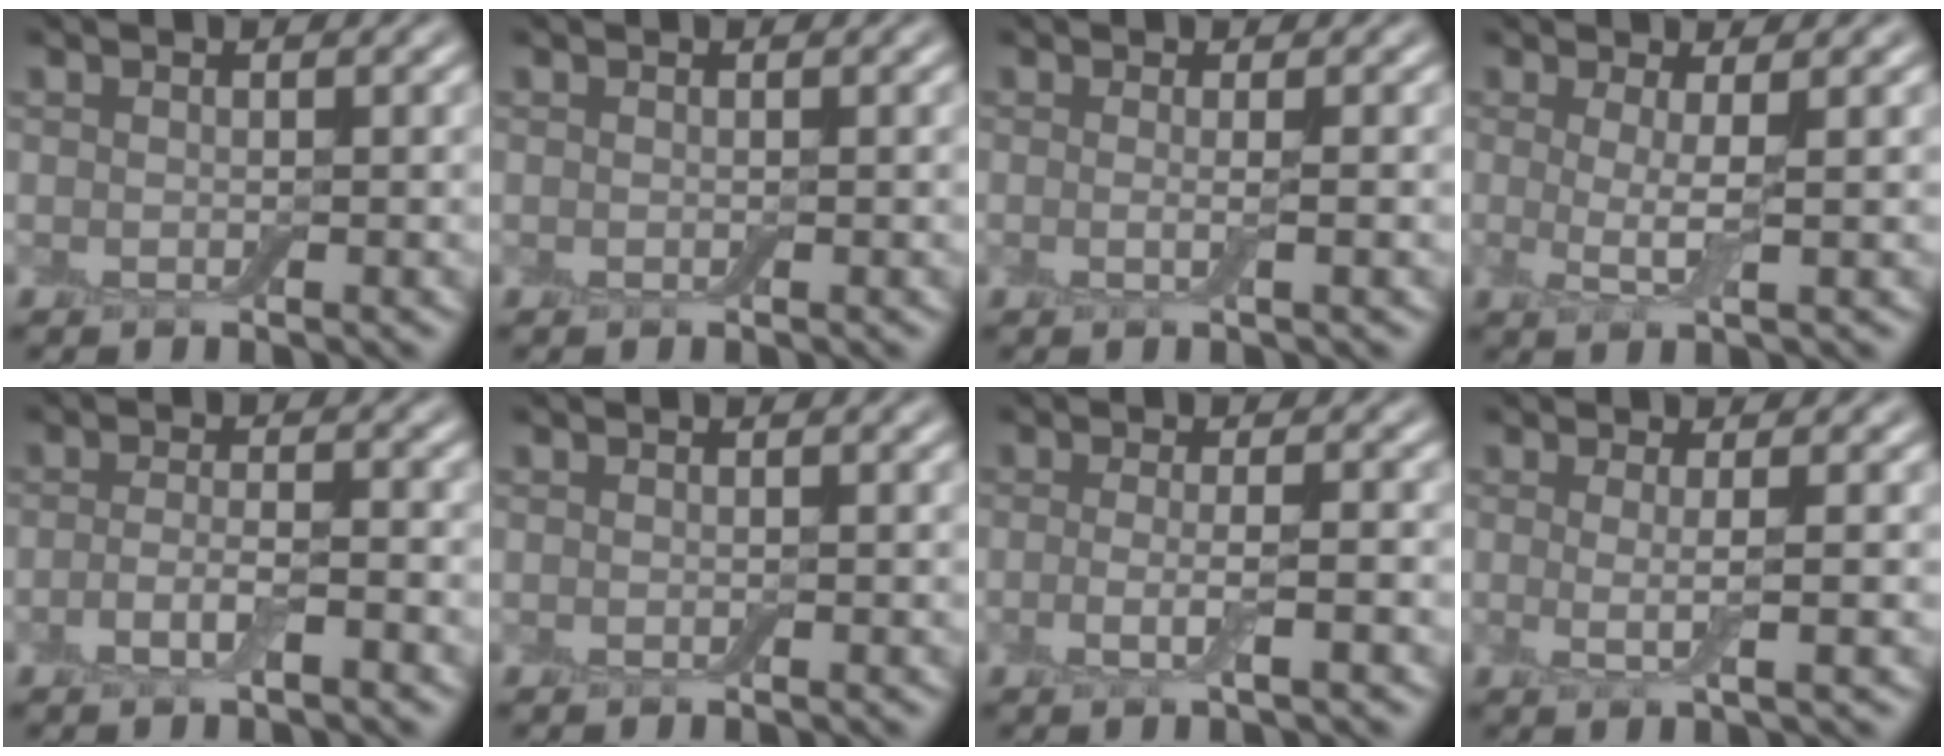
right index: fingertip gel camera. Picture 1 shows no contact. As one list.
[{"total": 0.0}, {"total": 1.7, "force": [-0.1, 0.4, 1.6], "torque": [-0.027, -0.008, -0.009]}, {"total": 2.6, "force": [0.3, 0.5, 2.6], "torque": [-0.049, -0.010, 0.002]}, {"total": 2.7, "force": [-1.2, 0.8, 2.3], "torque": [-0.048, 0.003, -0.029]}, {"total": 0.0}, {"total": 2.7, "force": [-0.6, 0.6, 2.6], "torque": [-0.054, -0.011, -0.014]}, {"total": 2.6, "force": [0.1, 0.6, 2.6], "torque": [-0.045, -0.009, -0.002]}]